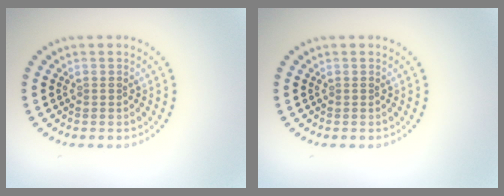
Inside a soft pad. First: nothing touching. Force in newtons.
{"total": 0.0}